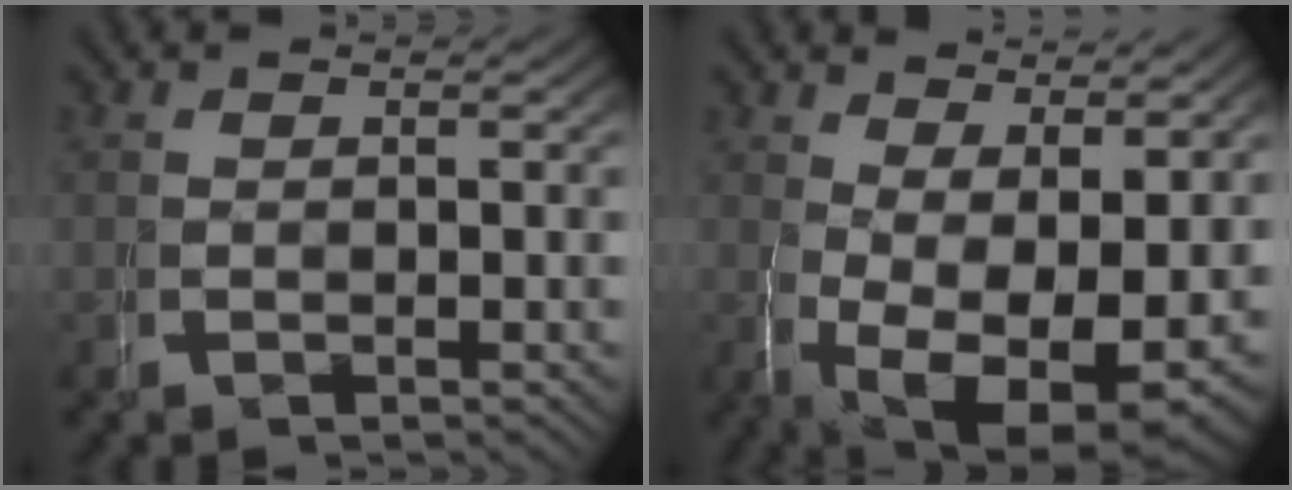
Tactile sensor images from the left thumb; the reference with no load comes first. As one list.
[{"total": 9.3, "force": [-1.8, 5.9, 6.9], "torque": [-0.137, -0.070, 0.009]}]